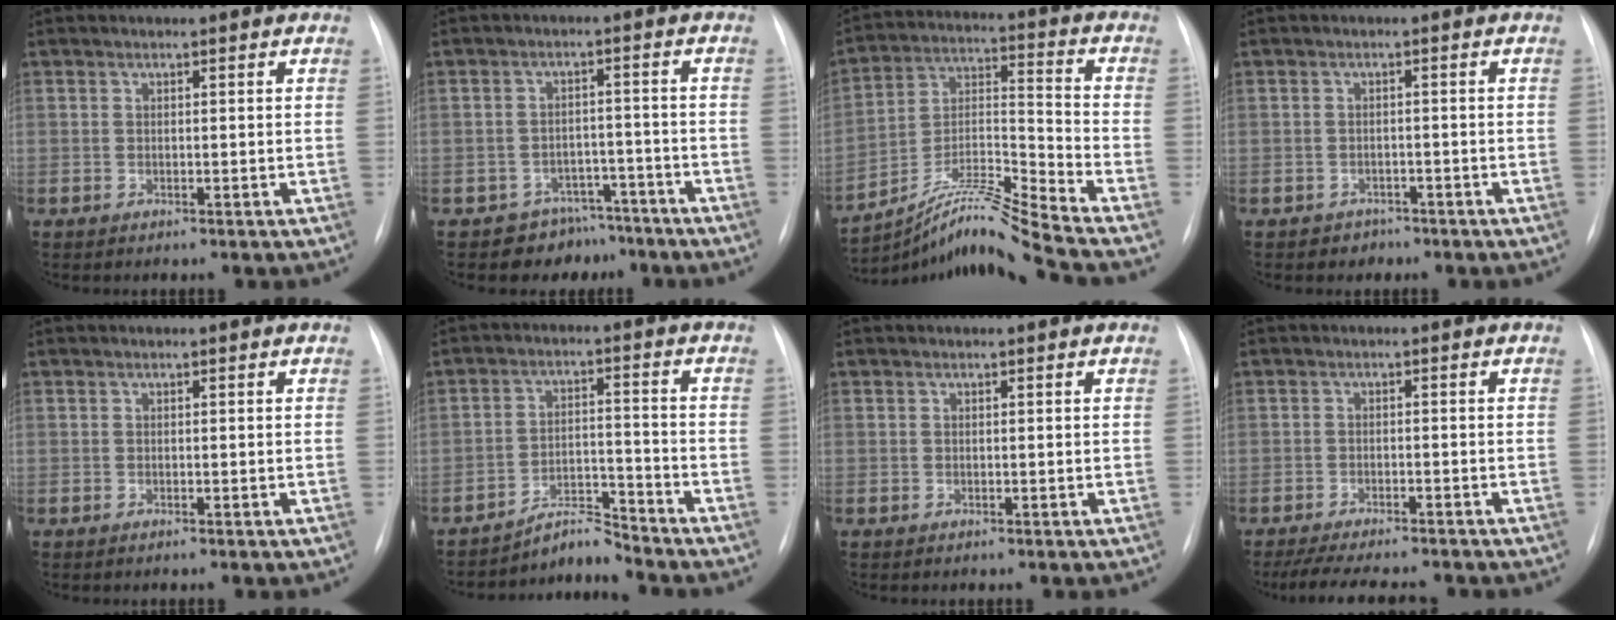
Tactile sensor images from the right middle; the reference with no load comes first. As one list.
[{"total": 6.1, "force": [-4.8, 3.7, -0.3], "torque": [0.019, 0.035, -0.070]}, {"total": 12.7, "force": [-11.3, -3.1, 4.8], "torque": [-0.091, 0.015, -0.204]}, {"total": 2.1, "force": [-1.4, 1.6, -0.3], "torque": [-0.003, 0.010, -0.020]}, {"total": 0.0}, {"total": 5.0, "force": [-5.0, -0.3, -0.3], "torque": [0.002, 0.008, -0.082]}, {"total": 0.0}, {"total": 11.0, "force": [-9.7, 2.0, 4.8], "torque": [-0.073, -0.008, -0.137]}]